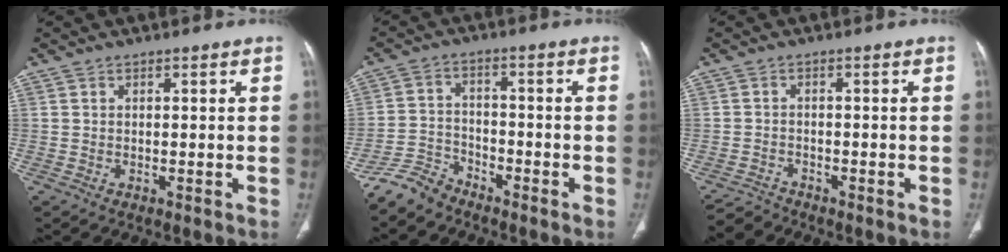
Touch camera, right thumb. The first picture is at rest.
{"total": 5.8, "force": [-5.3, 2.3, 0.5], "torque": [-0.008, 0.029, -0.113]}
{"total": 2.4, "force": [-2.3, 0.2, -0.8], "torque": [0.011, -0.005, -0.045]}